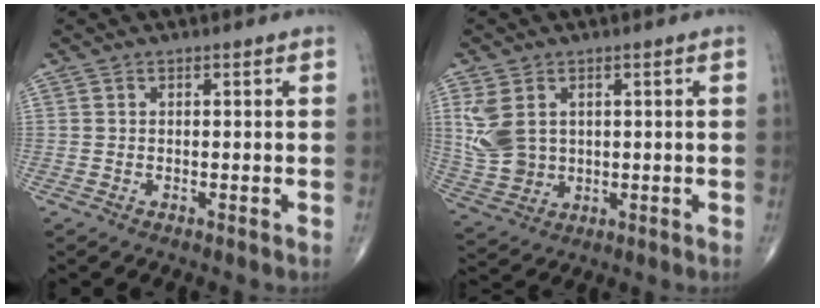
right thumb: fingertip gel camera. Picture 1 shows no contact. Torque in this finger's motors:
{"motor_torque": [0.10, 0.11, 0.60, 0.84, 0.05]}